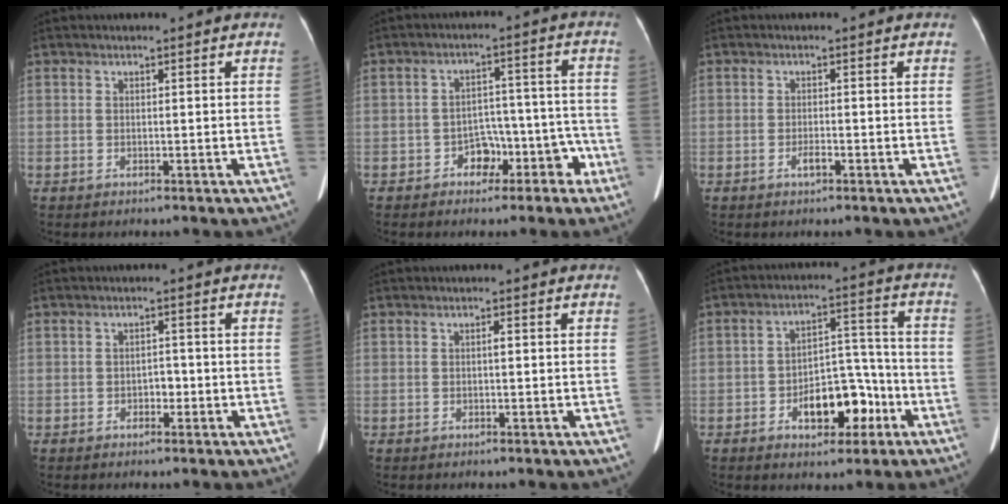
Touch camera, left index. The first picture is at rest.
{"total": 6.3, "force": [-3.7, 4.2, 2.8], "torque": [-0.035, 0.046, -0.051]}
{"total": 1.3, "force": [-0.9, 0.3, 1.0], "torque": [-0.021, -0.001, -0.015]}
{"total": 2.0, "force": [-0.9, 1.2, 1.2], "torque": [-0.014, 0.006, -0.015]}
{"total": 0.8, "force": [-0.2, 0.3, 0.7], "torque": [-0.011, 0.002, -0.005]}
{"total": 9.6, "force": [-4.5, 5.0, 6.9], "torque": [-0.103, 0.032, -0.064]}